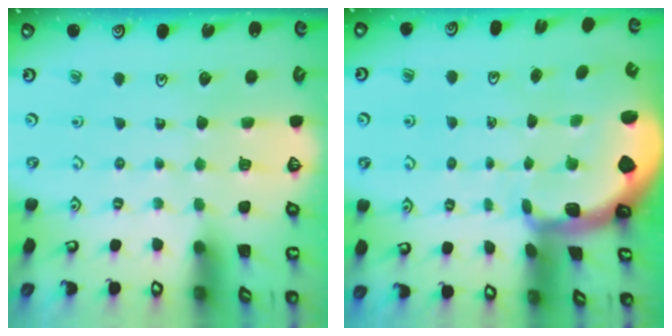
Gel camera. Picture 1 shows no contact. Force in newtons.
{"total": 1.9, "press": 1.8, "slide": 0.5}